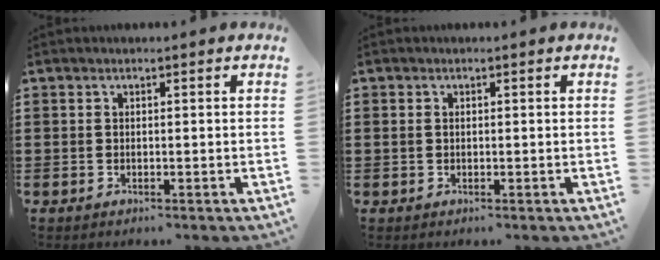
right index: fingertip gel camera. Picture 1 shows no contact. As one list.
[{"total": 0.7, "force": [0.2, 0.6, 0.3], "torque": [-0.007, 0.004, 0.003]}]